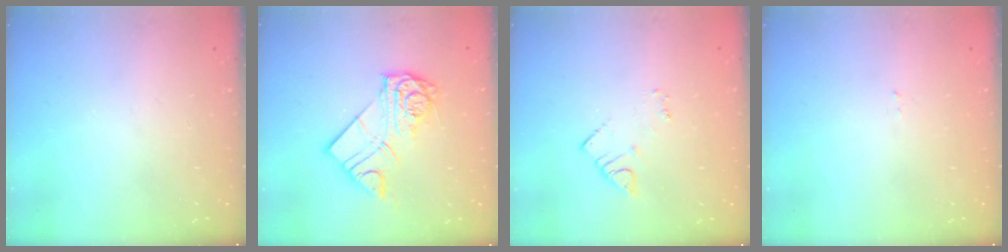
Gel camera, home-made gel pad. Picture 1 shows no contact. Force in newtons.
{"total": 11.3, "press": 11.3, "slide": 0.8}
{"total": 3.8, "press": 3.7, "slide": 0.5}
{"total": 1.6, "press": 1.6, "slide": 0.1}